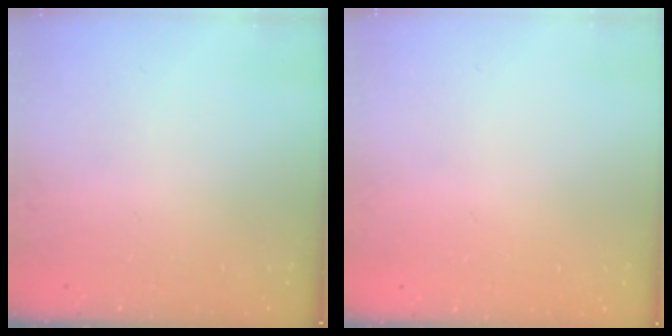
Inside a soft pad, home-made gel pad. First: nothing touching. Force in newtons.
{"total": 0.0}